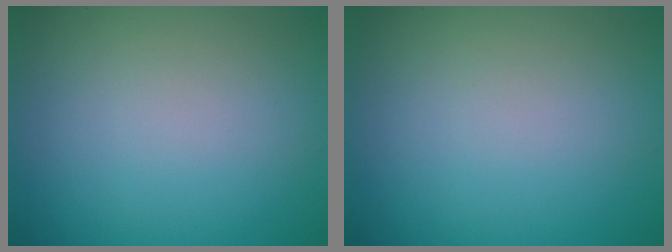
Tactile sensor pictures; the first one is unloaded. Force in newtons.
{"total": 0.0}